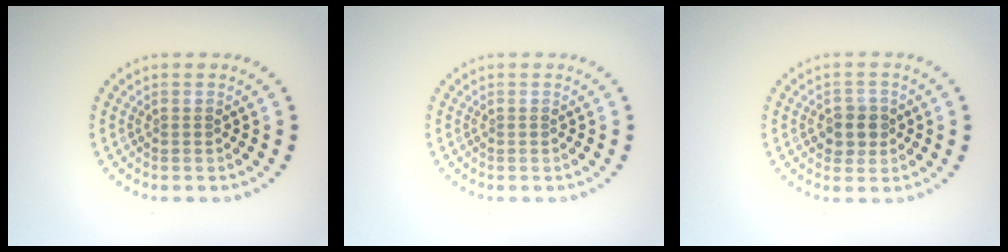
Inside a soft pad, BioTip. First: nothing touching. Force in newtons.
{"total": 0.0}
{"total": 2.4, "press": 2.2, "slide": 0.8}